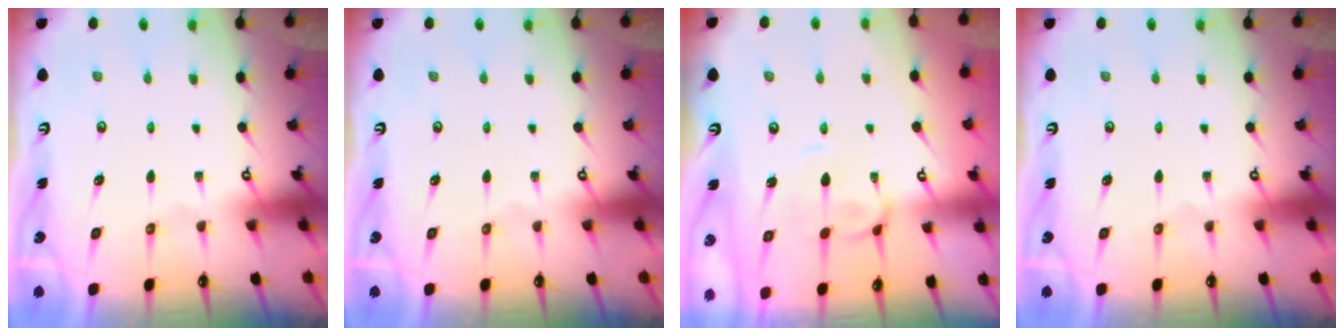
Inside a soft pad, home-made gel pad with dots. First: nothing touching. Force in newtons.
{"total": 0.0}
{"total": 3.6, "press": 3.5, "slide": 0.4}
{"total": 0.0}